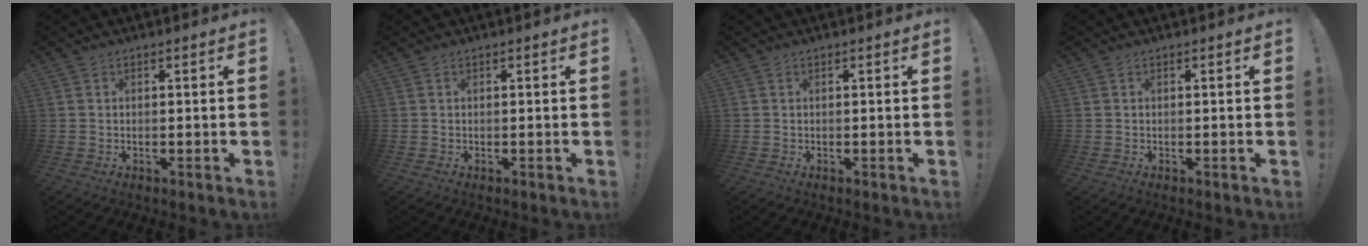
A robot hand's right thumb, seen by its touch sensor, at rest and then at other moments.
{"total": 0.0}
{"total": 0.0}
{"total": 0.0}